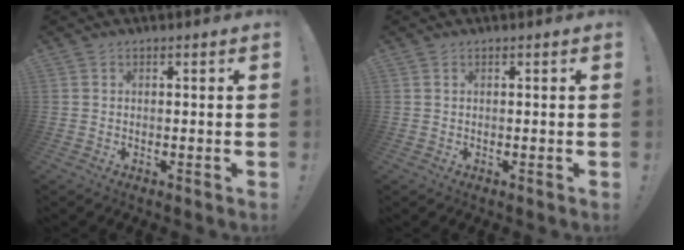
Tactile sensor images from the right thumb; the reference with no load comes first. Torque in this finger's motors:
{"motor_torque": [0.15, -0.02, 0.09, -0.12, 0.04]}